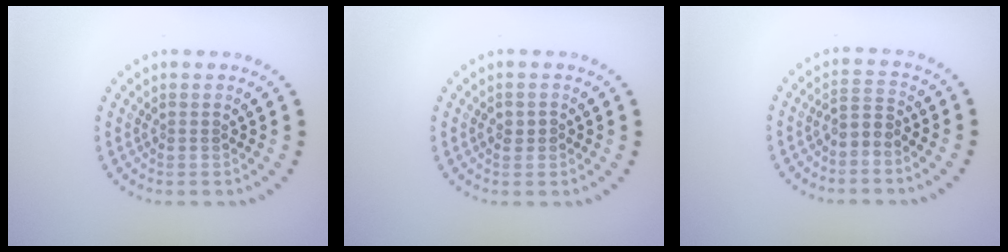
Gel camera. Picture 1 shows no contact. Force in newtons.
{"total": 1.1, "press": 1.0, "slide": 0.5}
{"total": 2.0, "press": 1.5, "slide": 1.4}